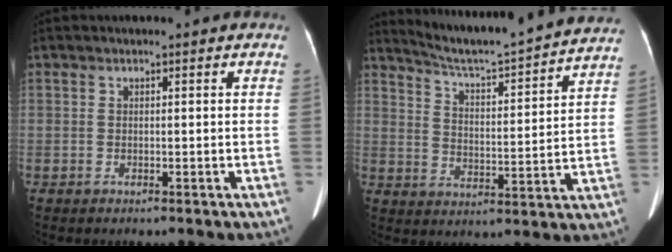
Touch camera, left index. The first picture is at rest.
{"total": 20.2, "force": [18.9, -0.3, 7.1], "torque": [-0.120, -0.034, 0.253]}